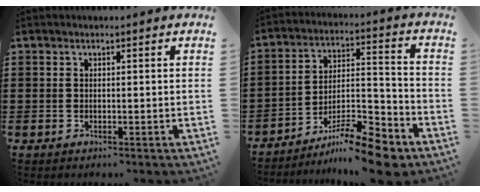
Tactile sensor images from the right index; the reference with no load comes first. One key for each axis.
{"total": 11.1, "fx": -9.1, "fy": 2.2, "fz": 6.1, "tx": -0.088, "ty": 0.035, "tz": -0.169}